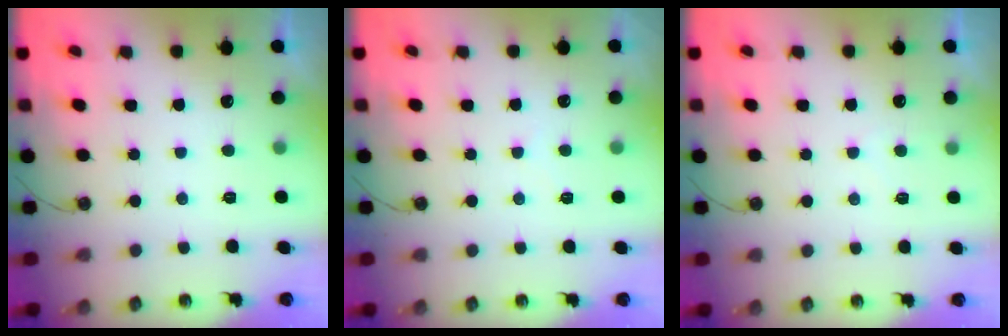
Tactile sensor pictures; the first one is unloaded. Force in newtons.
{"total": 2.9, "press": 2.9, "slide": 0.4}
{"total": 3.1, "press": 3.1, "slide": 0.4}